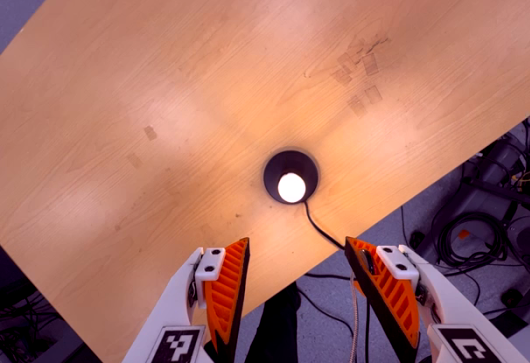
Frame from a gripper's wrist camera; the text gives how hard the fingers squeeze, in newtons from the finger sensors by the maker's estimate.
{"total": 0.0}